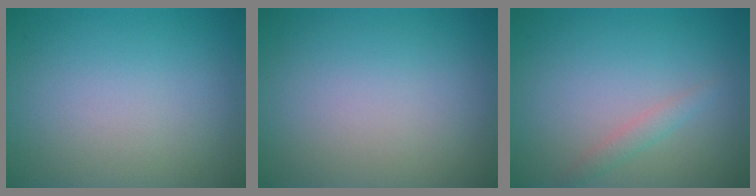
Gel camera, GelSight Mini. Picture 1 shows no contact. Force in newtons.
{"total": 0.0}
{"total": 1.3, "press": 1.3, "slide": 0.1}